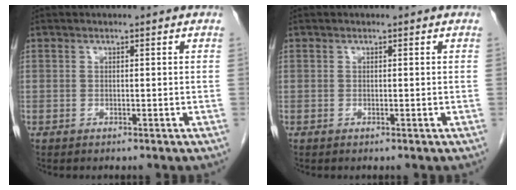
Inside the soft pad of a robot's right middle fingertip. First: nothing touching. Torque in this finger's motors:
{"motor_torque": [0.07, -0.09, 0.04, 0.00]}